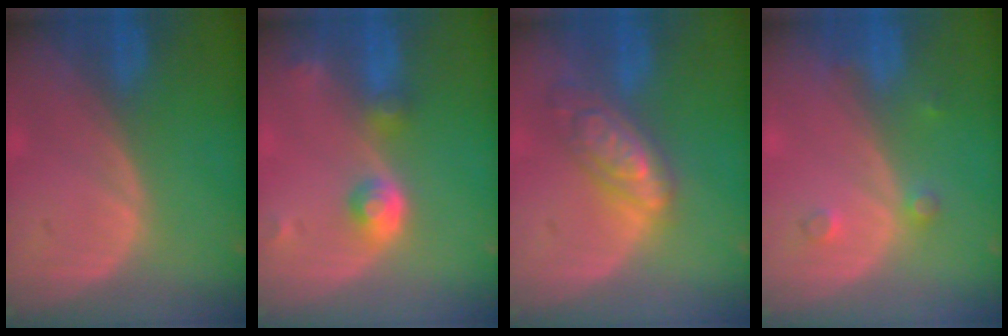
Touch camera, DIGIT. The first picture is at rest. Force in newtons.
{"total": 4.2, "press": 4.1, "slide": 1.0}
{"total": 7.1, "press": 7.0, "slide": 0.6}
{"total": 2.0, "press": 2.0, "slide": 0.2}